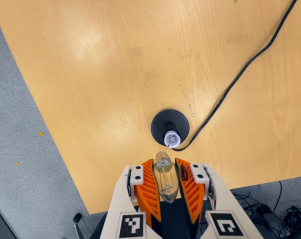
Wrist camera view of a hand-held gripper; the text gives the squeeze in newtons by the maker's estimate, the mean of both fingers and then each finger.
{"total": 24.0, "left": 26.2, "right": 21.7}